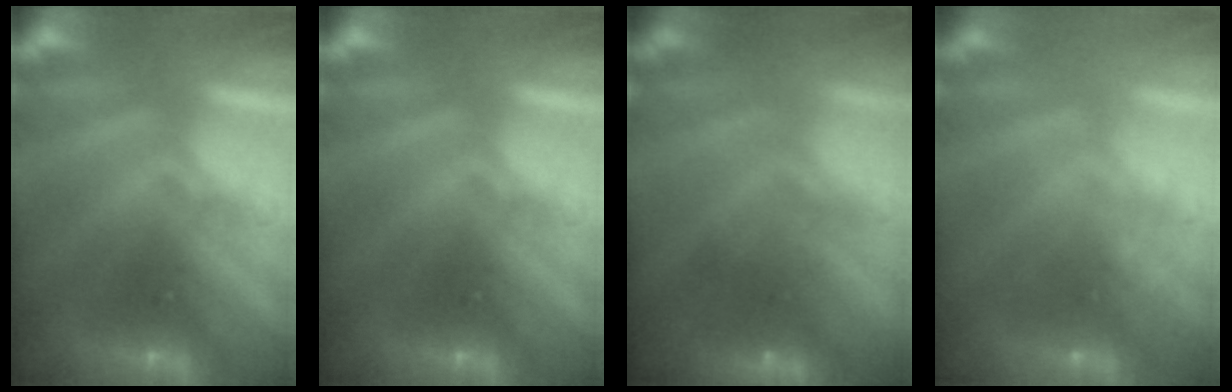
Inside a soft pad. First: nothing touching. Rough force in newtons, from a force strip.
{"total": 0.0}
{"total": 4.7}
{"total": 1.8}